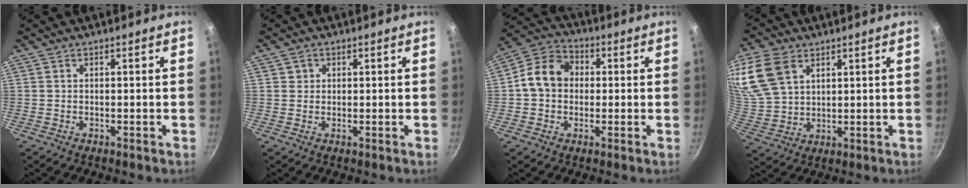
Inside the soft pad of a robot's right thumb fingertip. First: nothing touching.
{"total": 1.5, "force": [0.4, 1.4, 0.2], "torque": [0.004, 0.000, 0.005]}
{"total": 10.0, "force": [0.4, 8.3, 5.6], "torque": [-0.068, 0.023, -0.016]}
{"total": 13.8, "force": [6.3, 9.1, 8.1], "torque": [-0.168, -0.006, 0.136]}